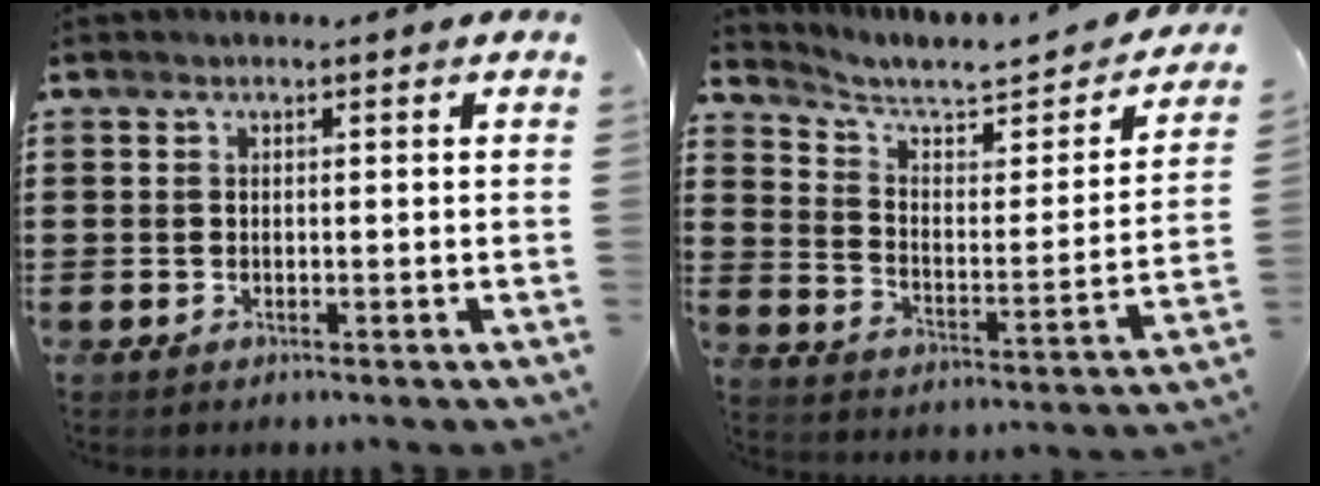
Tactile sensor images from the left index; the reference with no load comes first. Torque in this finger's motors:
{"motor_torque": [2.14, 0.00, 0.01, 0.00]}